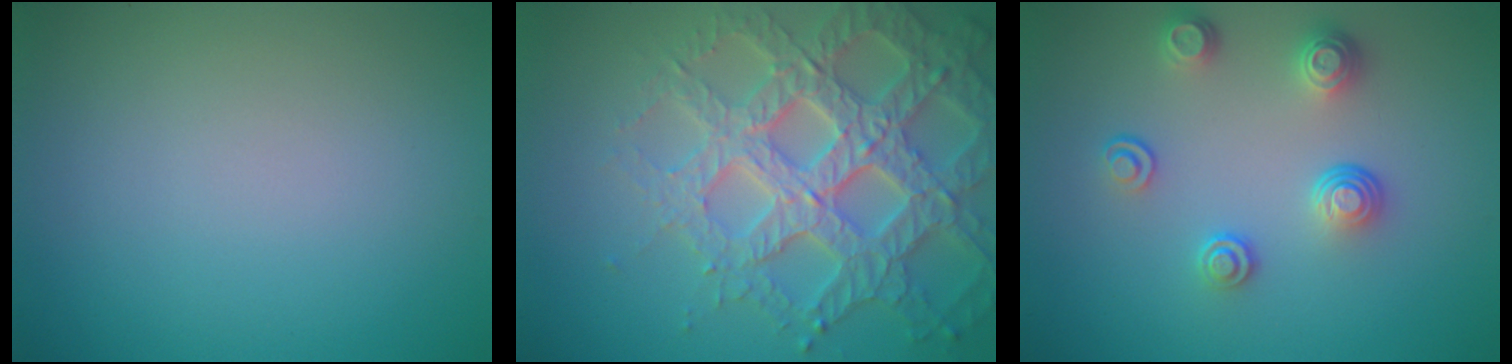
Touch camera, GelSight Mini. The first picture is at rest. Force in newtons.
{"total": 7.0, "press": 6.7, "slide": 1.8}
{"total": 3.4, "press": 2.8, "slide": 1.9}